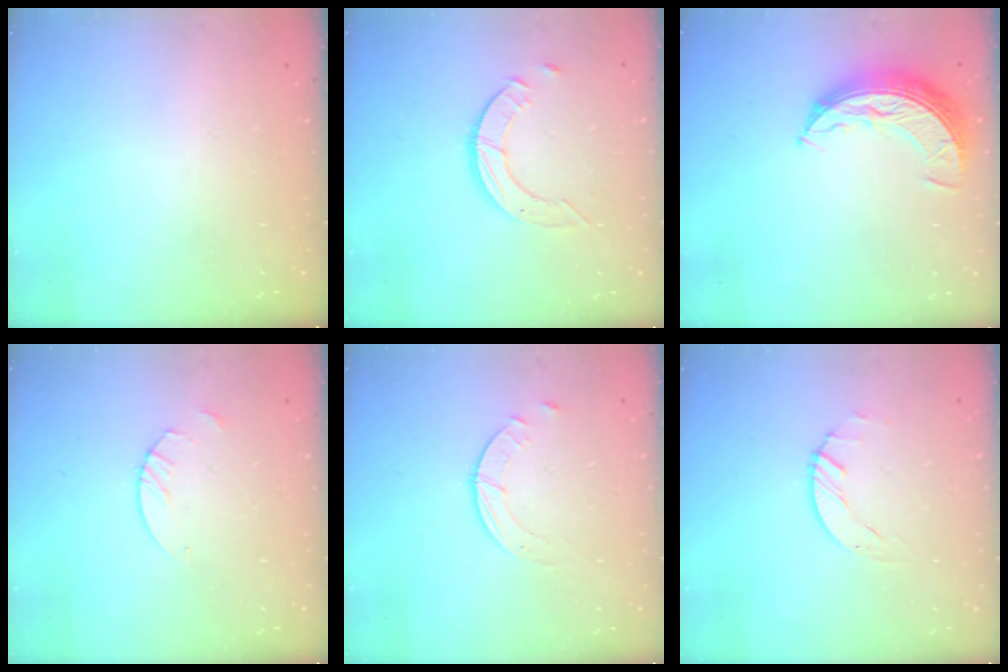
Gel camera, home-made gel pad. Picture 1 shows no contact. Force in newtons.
{"total": 3.6, "press": 3.5, "slide": 0.3}
{"total": 9.5, "press": 9.5, "slide": 0.5}
{"total": 2.7, "press": 2.7, "slide": 0.2}
{"total": 2.5, "press": 2.5, "slide": 0.3}
{"total": 0.8, "press": 0.8, "slide": 0.2}